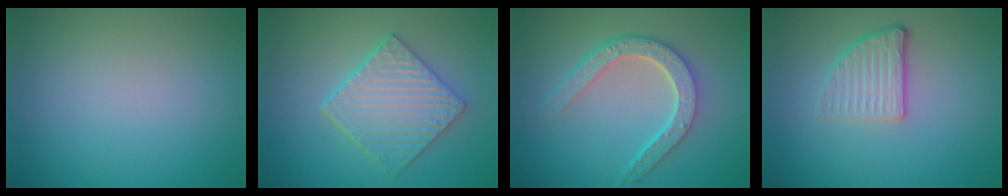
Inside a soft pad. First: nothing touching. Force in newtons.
{"total": 5.3, "press": 4.4, "slide": 2.9}
{"total": 4.5, "press": 3.5, "slide": 2.8}
{"total": 3.8, "press": 2.5, "slide": 2.8}